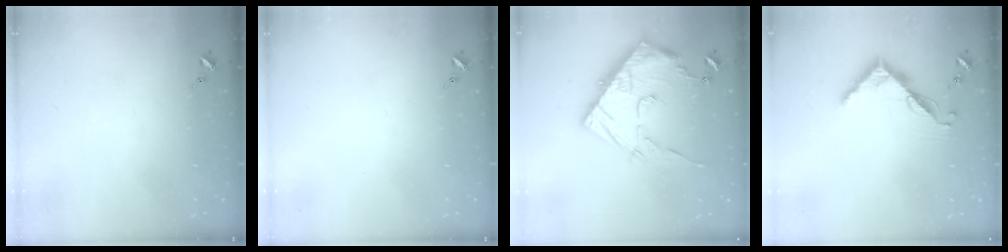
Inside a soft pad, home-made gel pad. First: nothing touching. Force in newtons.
{"total": 0.0}
{"total": 17.0, "press": 16.9, "slide": 1.5}
{"total": 7.5, "press": 7.4, "slide": 0.6}